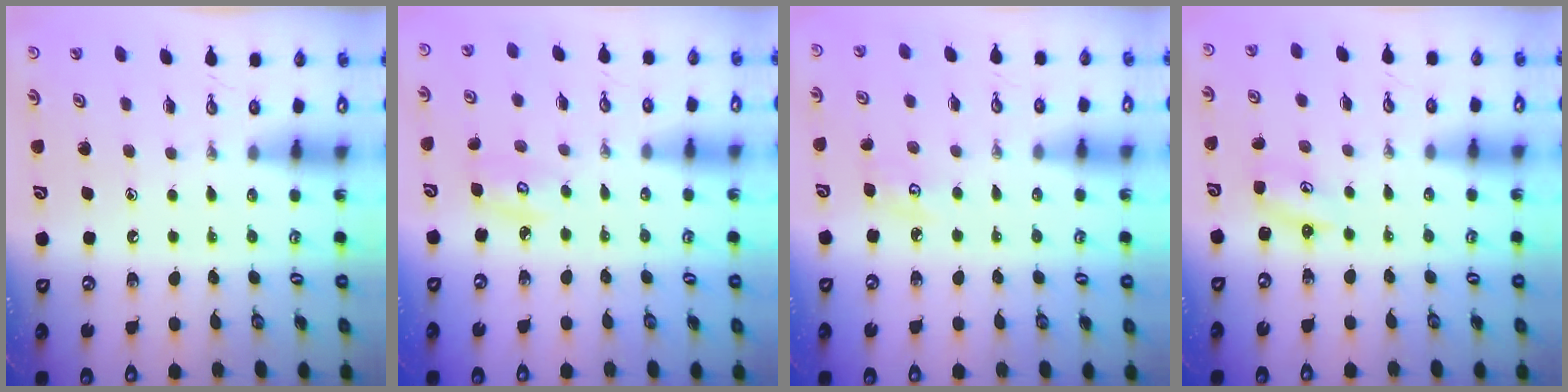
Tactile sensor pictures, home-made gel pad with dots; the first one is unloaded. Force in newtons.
{"total": 4.4, "press": 4.4, "slide": 0.2}
{"total": 3.9, "press": 3.9, "slide": 0.3}
{"total": 2.4, "press": 2.4, "slide": 0.2}